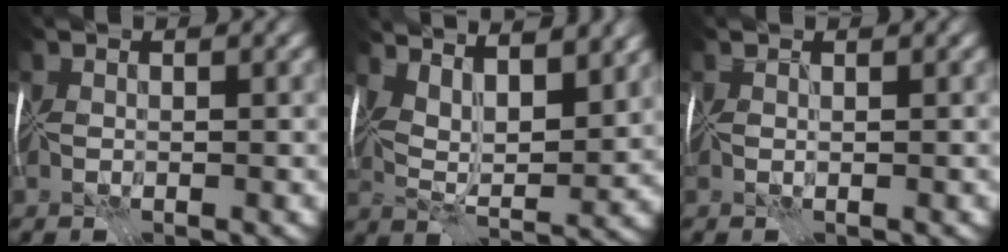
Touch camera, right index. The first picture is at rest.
{"total": 7.8, "force": [5.8, 2.1, 4.8], "torque": [-0.088, 0.005, 0.091]}
{"total": 1.3, "force": [0.0, -1.0, -0.8], "torque": [0.008, -0.003, 0.006]}